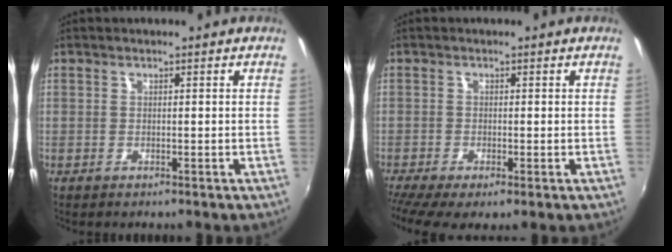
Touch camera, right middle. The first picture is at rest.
{"total": 5.0, "force": [-3.0, 1.0, 3.9], "torque": [-0.085, -0.026, -0.049]}